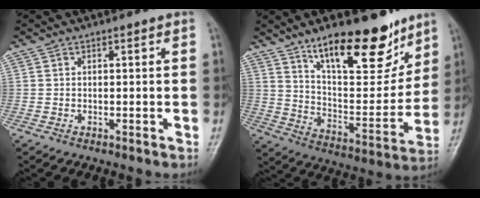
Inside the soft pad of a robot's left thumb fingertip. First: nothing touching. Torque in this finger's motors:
{"motor_torque": [0.76, 0.69, 1.43, -1.34, 0.41]}